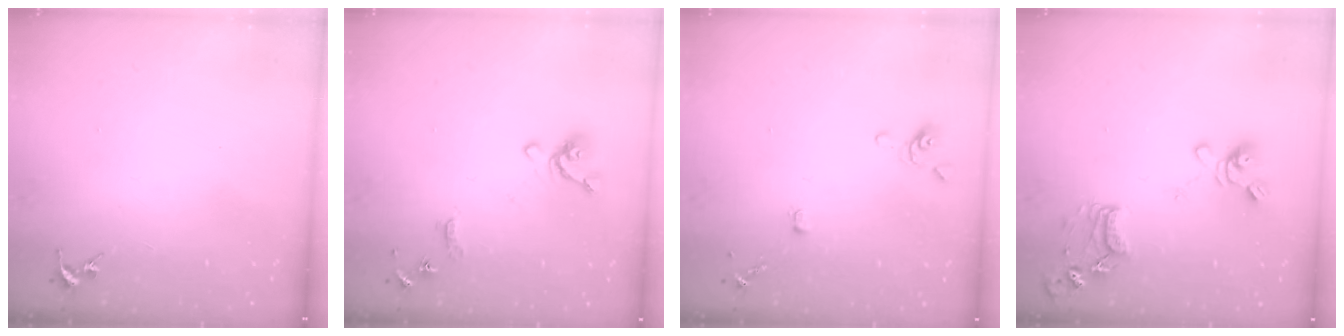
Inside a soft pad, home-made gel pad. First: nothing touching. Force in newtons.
{"total": 11.5, "press": 11.4, "slide": 1.6}
{"total": 3.6, "press": 3.5, "slide": 0.7}
{"total": 14.6, "press": 14.6, "slide": 1.4}